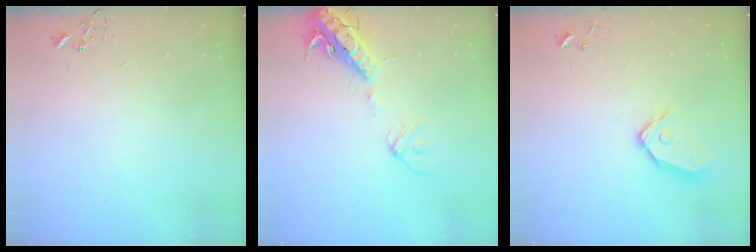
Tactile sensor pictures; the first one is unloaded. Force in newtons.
{"total": 16.3, "press": 16.0, "slide": 3.3}
{"total": 12.7, "press": 12.5, "slide": 2.0}